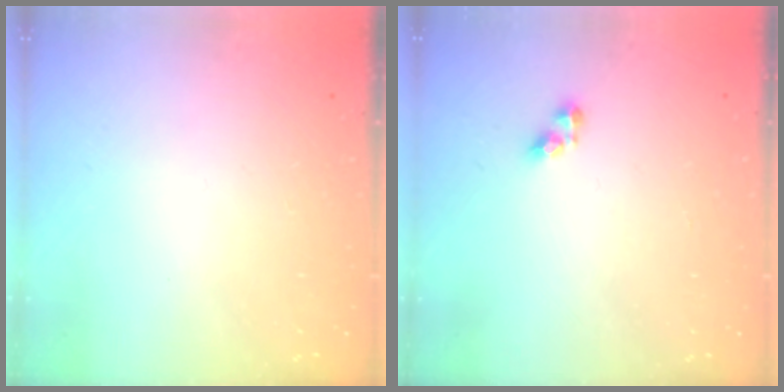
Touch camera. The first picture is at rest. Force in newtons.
{"total": 4.6, "press": 4.6, "slide": 0.6}